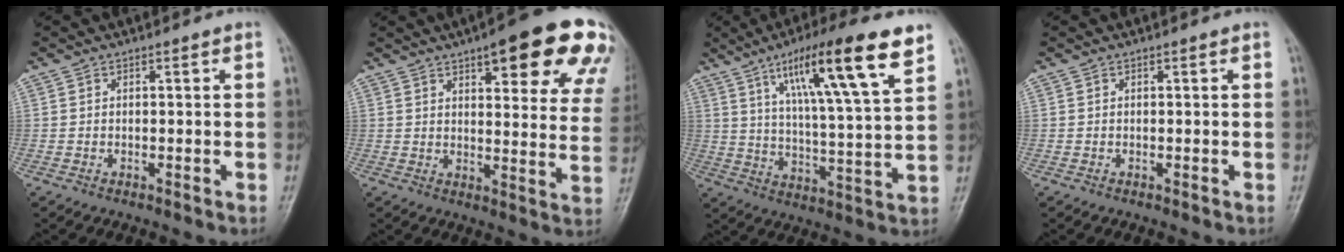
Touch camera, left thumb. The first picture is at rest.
{"total": 22.2, "force": [12.5, 6.5, 17.2], "torque": [-0.185, -0.029, 0.145]}
{"total": 18.5, "force": [10.1, 2.5, 15.4], "torque": [-0.243, -0.034, 0.167]}
{"total": 0.0}